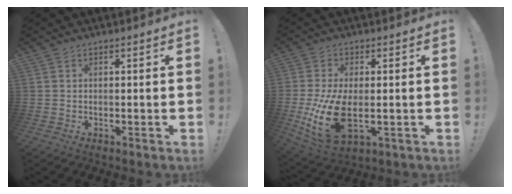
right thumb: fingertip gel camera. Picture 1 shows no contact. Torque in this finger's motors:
{"motor_torque": [2.22, 2.46, 2.10, -0.48, 0.44]}